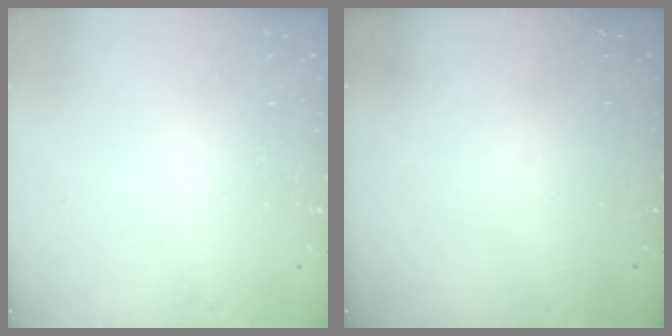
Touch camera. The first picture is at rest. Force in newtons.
{"total": 0.0}